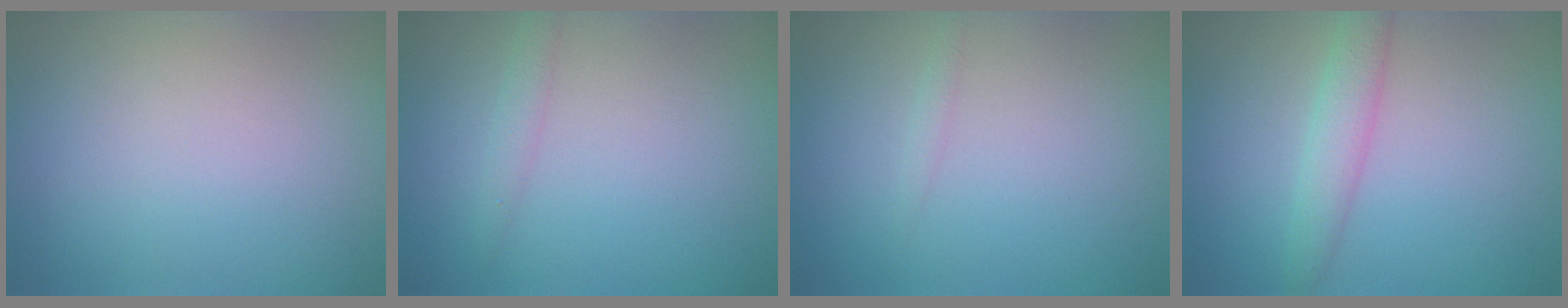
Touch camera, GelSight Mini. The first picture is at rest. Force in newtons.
{"total": 1.2, "press": 1.2, "slide": 0.0}
{"total": 0.6, "press": 0.6, "slide": 0.0}
{"total": 2.6, "press": 2.6, "slide": 0.1}